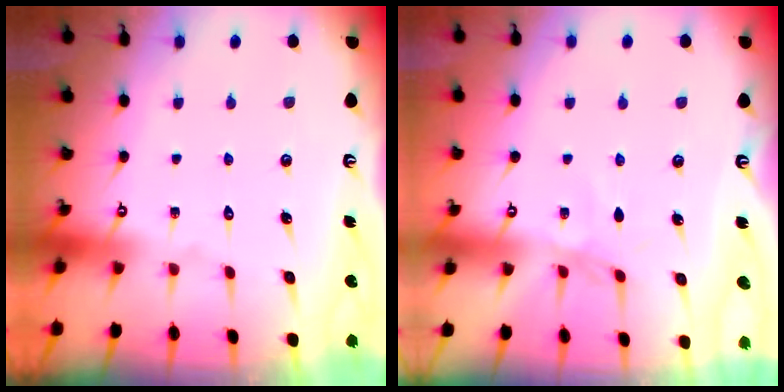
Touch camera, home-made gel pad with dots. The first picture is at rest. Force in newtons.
{"total": 1.7, "press": 1.7, "slide": 0.5}